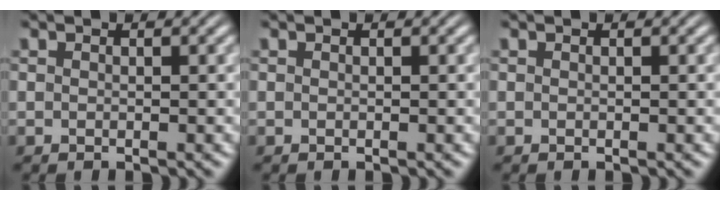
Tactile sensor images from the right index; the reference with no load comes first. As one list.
[{"total": 0.0}, {"total": 0.0}]